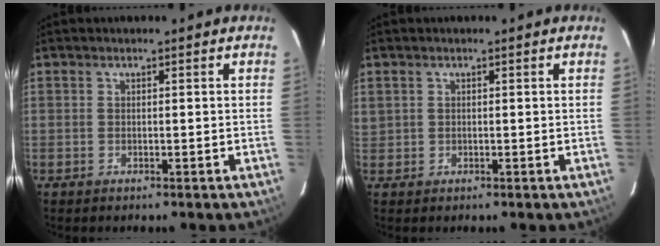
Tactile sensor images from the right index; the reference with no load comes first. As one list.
[{"total": 1.4, "force": [0.6, 1.2, 0.4], "torque": [-0.011, 0.014, 0.016]}]